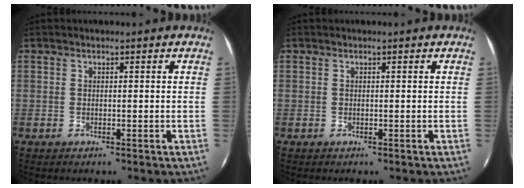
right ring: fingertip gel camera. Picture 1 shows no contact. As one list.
[{"total": 0.0}]